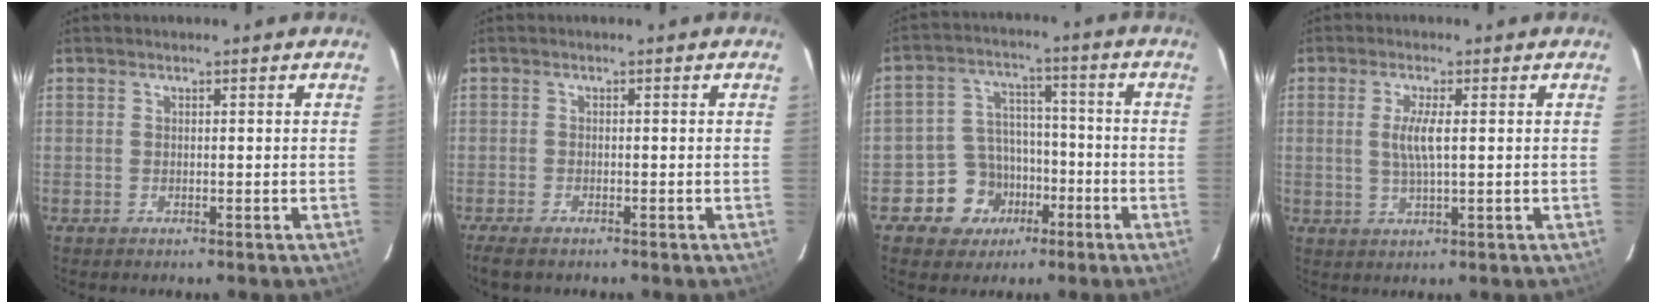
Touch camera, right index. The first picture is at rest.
{"total": 4.2, "force": [-3.3, 1.3, 2.2], "torque": [-0.055, -0.017, -0.064]}
{"total": 9.1, "force": [-4.8, 7.6, 1.8], "torque": [-0.057, 0.032, -0.071]}
{"total": 4.3, "force": [0.5, 0.6, 4.2], "torque": [-0.082, -0.004, 0.011]}